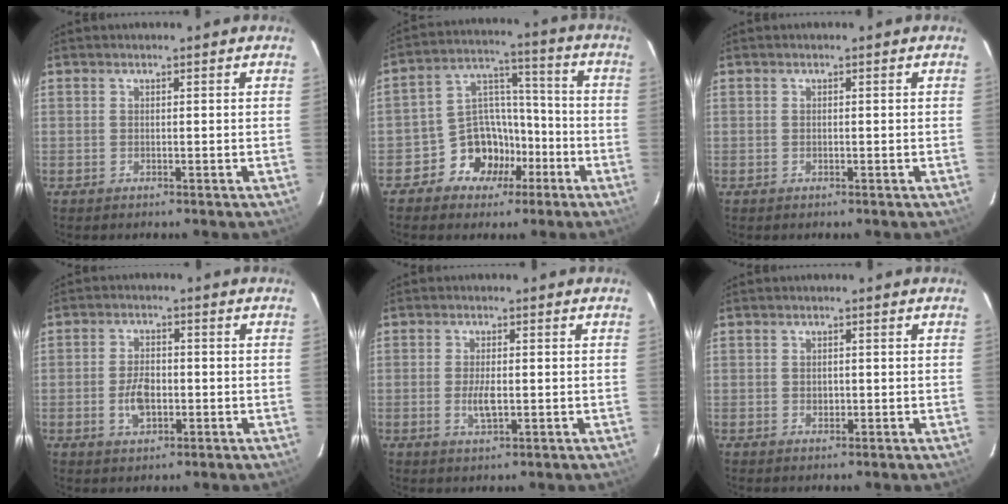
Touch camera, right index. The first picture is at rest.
{"total": 10.5, "force": [-5.6, 8.1, 3.5], "torque": [-0.066, 0.044, -0.085]}
{"total": 0.0}
{"total": 5.3, "force": [-1.2, 3.2, 4.0], "torque": [-0.076, 0.005, -0.016]}
{"total": 3.7, "force": [-0.6, 1.5, 3.4], "torque": [-0.063, -0.004, -0.008]}
{"total": 1.1, "force": [-0.1, 0.9, 0.6], "torque": [-0.007, 0.003, -0.001]}